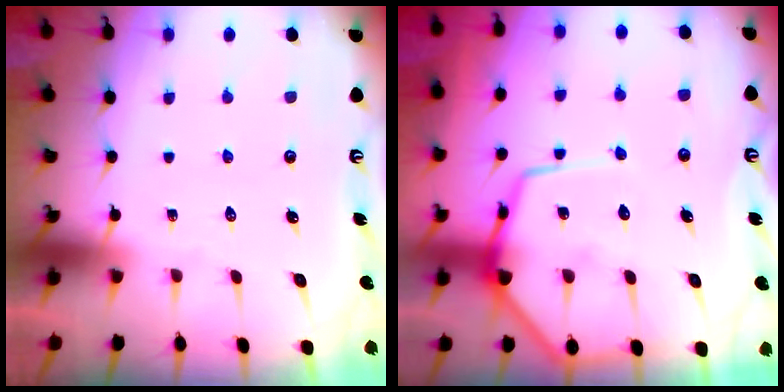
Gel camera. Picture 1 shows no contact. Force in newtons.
{"total": 12.4, "press": 12.4, "slide": 1.1}